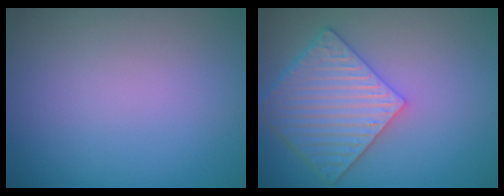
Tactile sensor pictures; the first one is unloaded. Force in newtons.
{"total": 5.6, "press": 4.9, "slide": 2.6}